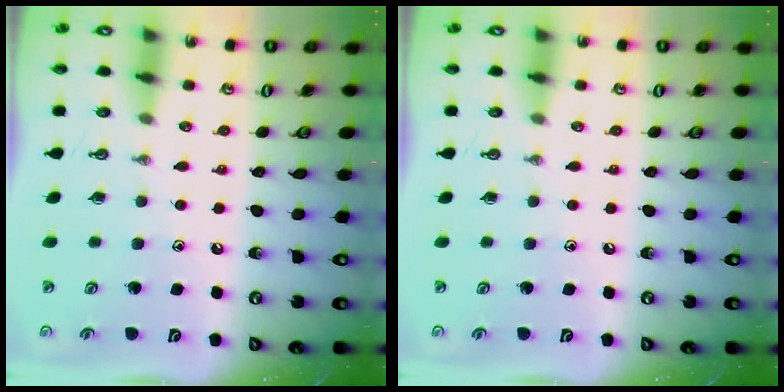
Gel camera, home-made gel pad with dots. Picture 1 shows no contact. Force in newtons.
{"total": 0.0}